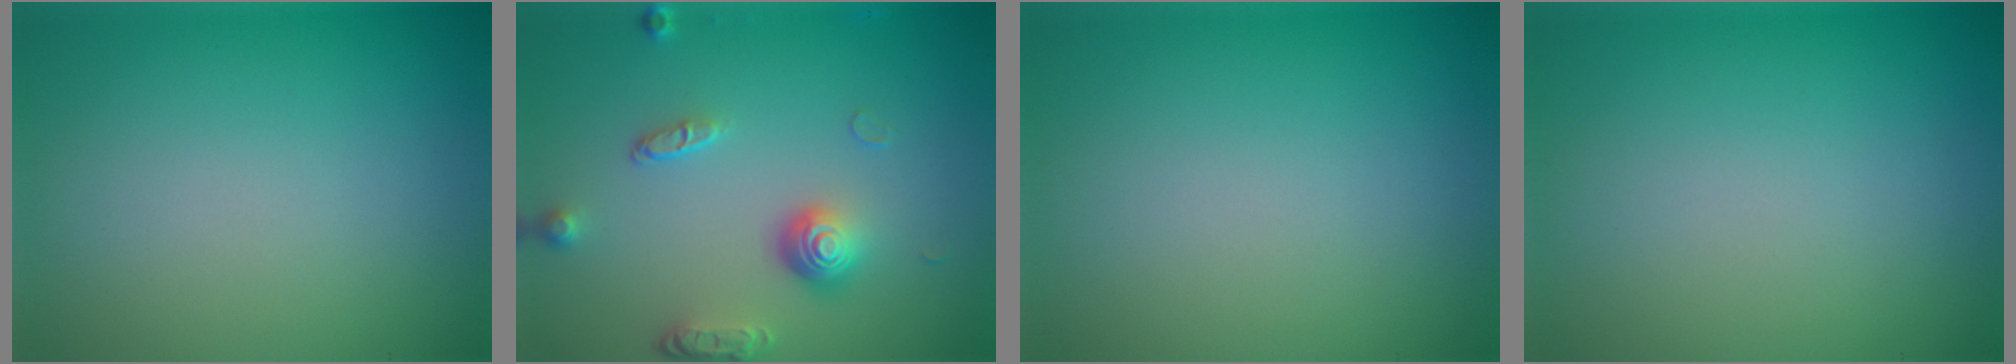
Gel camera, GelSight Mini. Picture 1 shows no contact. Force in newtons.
{"total": 4.0, "press": 2.9, "slide": 2.7}
{"total": 0.0}
{"total": 0.0}